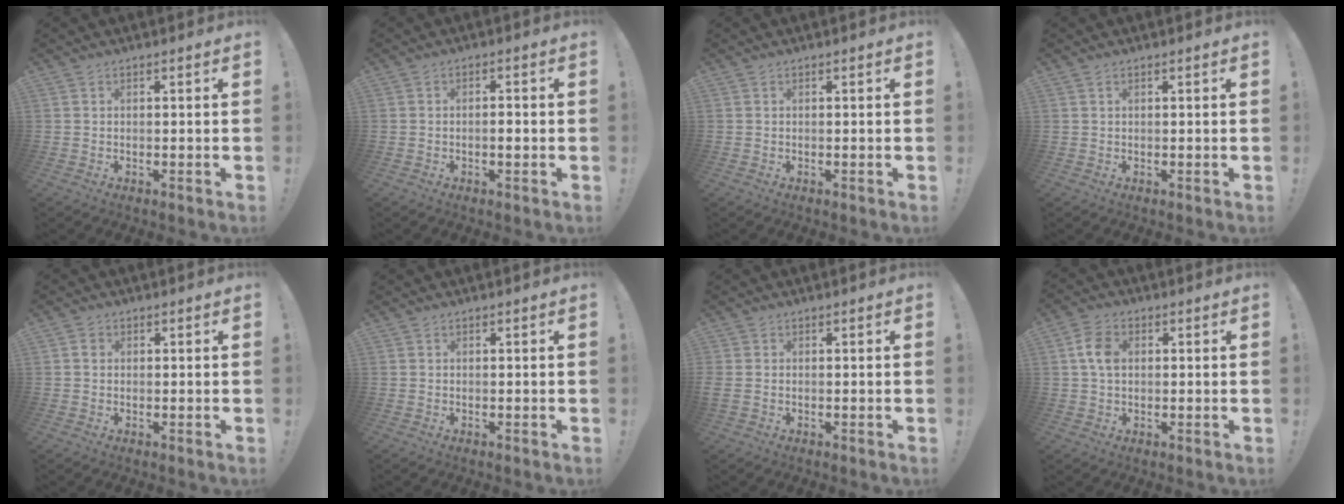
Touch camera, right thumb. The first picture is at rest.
{"total": 2.1, "force": [-0.8, 0.4, 1.9], "torque": [-0.023, -0.001, -0.016]}
{"total": 0.0}
{"total": 0.5, "force": [0.3, 0.3, 0.3], "torque": [-0.007, 0.001, 0.006]}
{"total": 1.5, "force": [0.1, 1.3, 0.7], "torque": [-0.006, 0.001, 0.001]}
{"total": 0.0}
{"total": 1.2, "force": [-0.1, 0.9, 0.8], "torque": [-0.017, 0.003, 0.000]}
{"total": 7.0, "force": [1.0, 4.9, 4.9], "torque": [-0.089, 0.010, 0.022]}